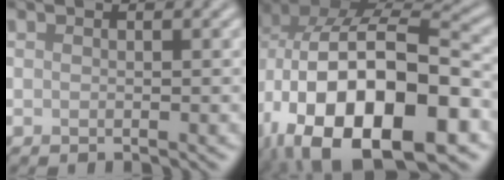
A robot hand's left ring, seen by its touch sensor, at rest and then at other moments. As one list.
[{"total": 18.8, "force": [-6.0, 10.8, 14.1], "torque": [-0.252, -0.018, -0.078]}]